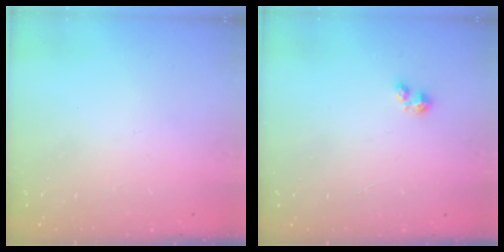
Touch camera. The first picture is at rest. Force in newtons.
{"total": 2.4, "press": 2.4, "slide": 0.3}